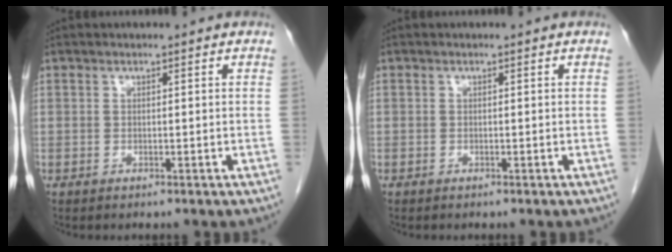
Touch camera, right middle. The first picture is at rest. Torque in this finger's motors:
{"motor_torque": [-0.32, -0.08, -0.42, -0.21]}